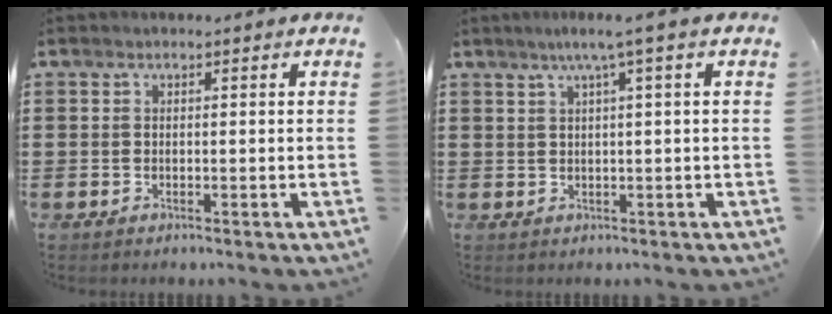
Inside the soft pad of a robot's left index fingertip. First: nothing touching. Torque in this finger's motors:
{"motor_torque": [1.84, 0.30, 0.08, 0.05]}